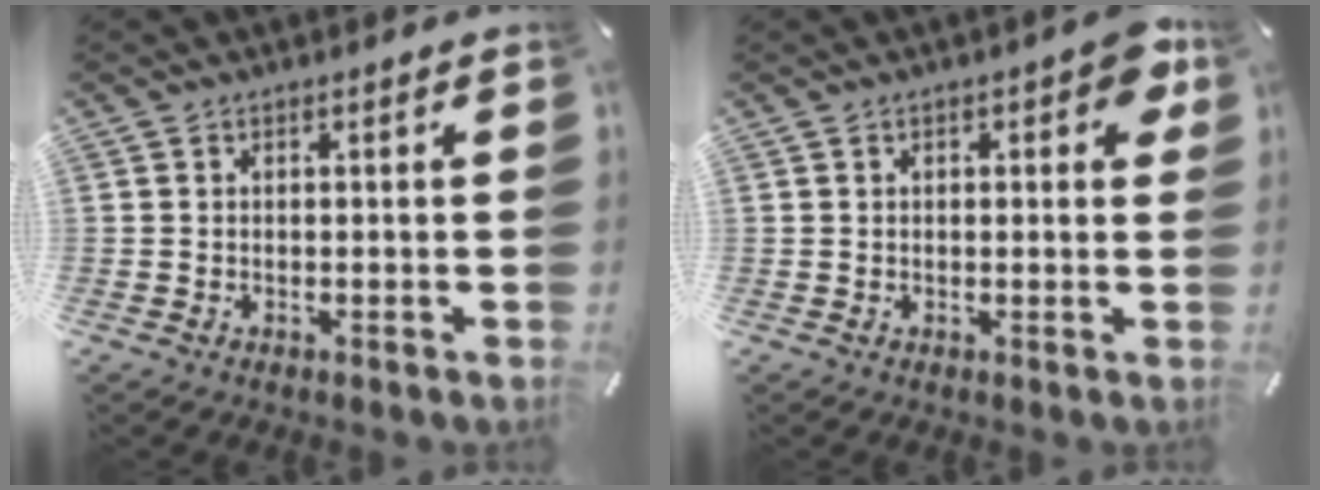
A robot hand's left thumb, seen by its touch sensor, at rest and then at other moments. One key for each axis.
{"total": 5.3, "fx": 1.8, "fy": 2.3, "fz": 4.4, "tx": -0.056, "ty": -0.002, "tz": 0.026}